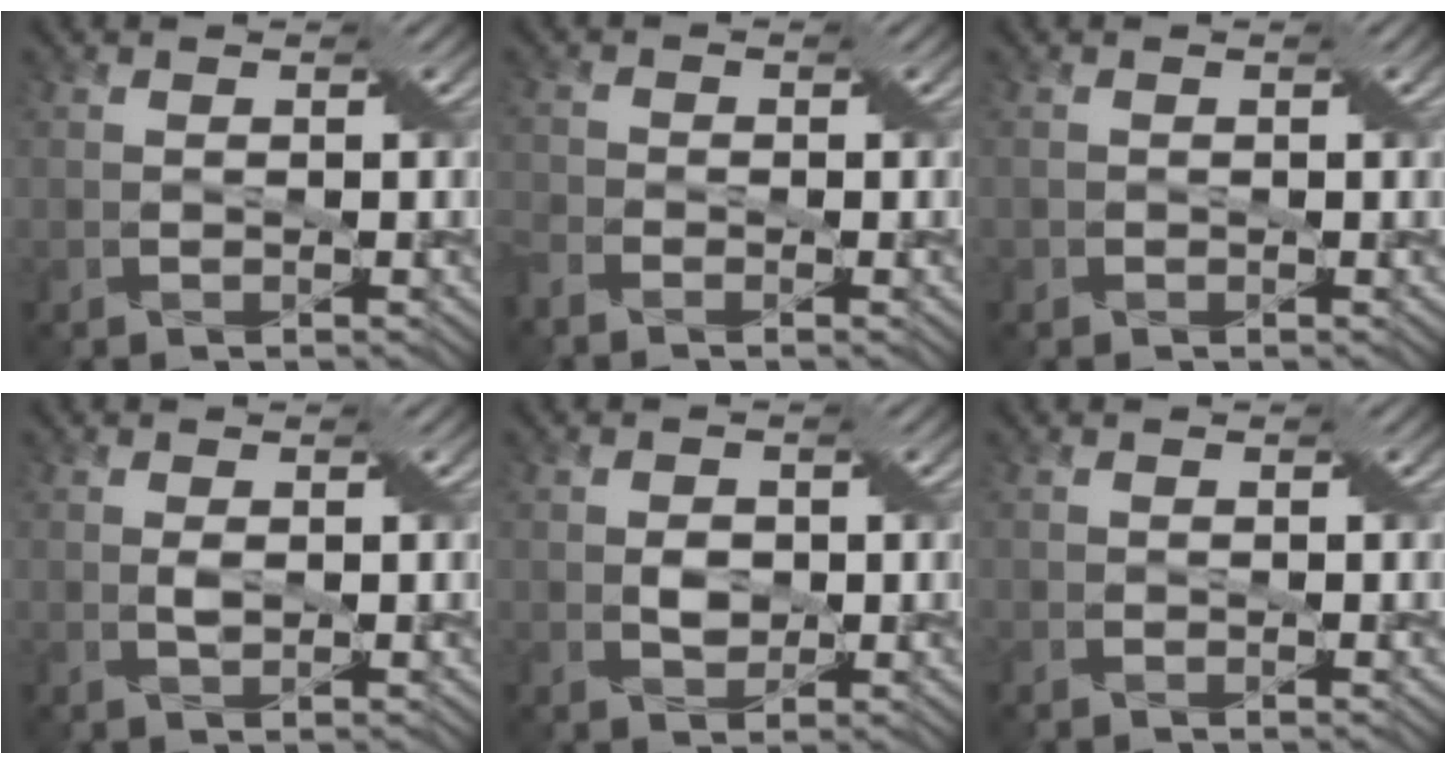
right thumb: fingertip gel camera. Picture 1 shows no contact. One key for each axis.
{"total": 2.5, "fx": -2.1, "fy": 1.1, "fz": 0.9, "tx": -0.030, "ty": -0.007, "tz": -0.054}
{"total": 0.6, "fx": -0.2, "fy": 0.5, "fz": 0.3, "tx": -0.007, "ty": -0.001, "tz": -0.002}
{"total": 1.1, "fx": 0.1, "fy": 0.5, "fz": 0.9, "tx": -0.021, "ty": 0.000, "tz": 0.004}
{"total": 2.1, "fx": -0.1, "fy": 1.7, "fz": 1.3, "tx": -0.028, "ty": -0.002, "tz": -0.002}
{"total": 0.5, "fx": -0.3, "fy": 0.4, "fz": 0.2, "tx": -0.004, "ty": -0.003, "tz": -0.003}